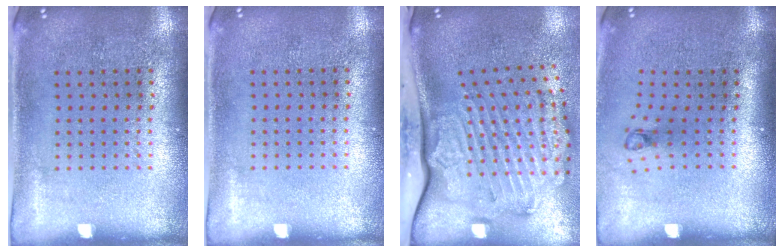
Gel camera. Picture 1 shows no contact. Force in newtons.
{"total": 0.0}
{"total": 3.6, "press": 2.3, "slide": 2.7}
{"total": 0.8, "press": 0.4, "slide": 0.7}